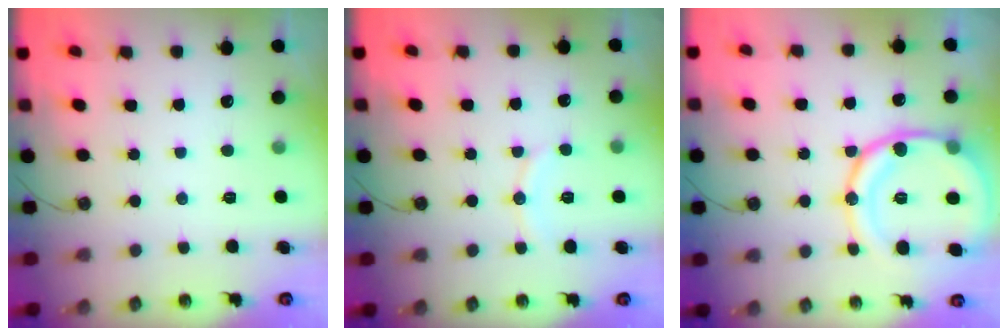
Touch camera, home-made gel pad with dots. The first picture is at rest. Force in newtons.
{"total": 7.2, "press": 7.1, "slide": 0.7}
{"total": 18.5, "press": 18.4, "slide": 2.1}